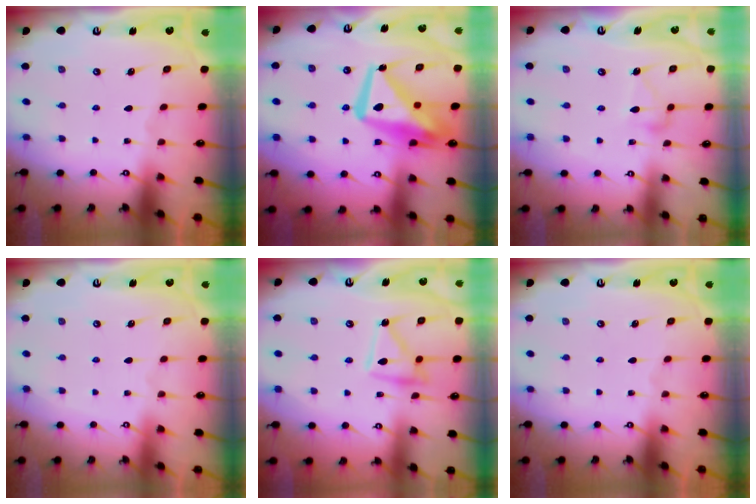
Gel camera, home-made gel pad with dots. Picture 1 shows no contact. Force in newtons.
{"total": 15.5, "press": 15.4, "slide": 1.7}
{"total": 9.7, "press": 9.7, "slide": 0.5}
{"total": 3.9, "press": 3.9, "slide": 0.1}
{"total": 11.6, "press": 11.5, "slide": 1.0}
{"total": 0.0}